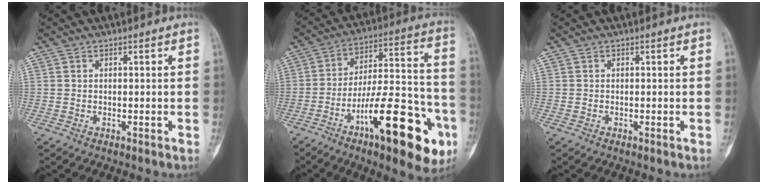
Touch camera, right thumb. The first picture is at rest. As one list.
[{"total": 24.5, "force": [-10.8, 7.7, 20.6], "torque": [-0.281, 0.058, -0.160]}, {"total": 0.0}]